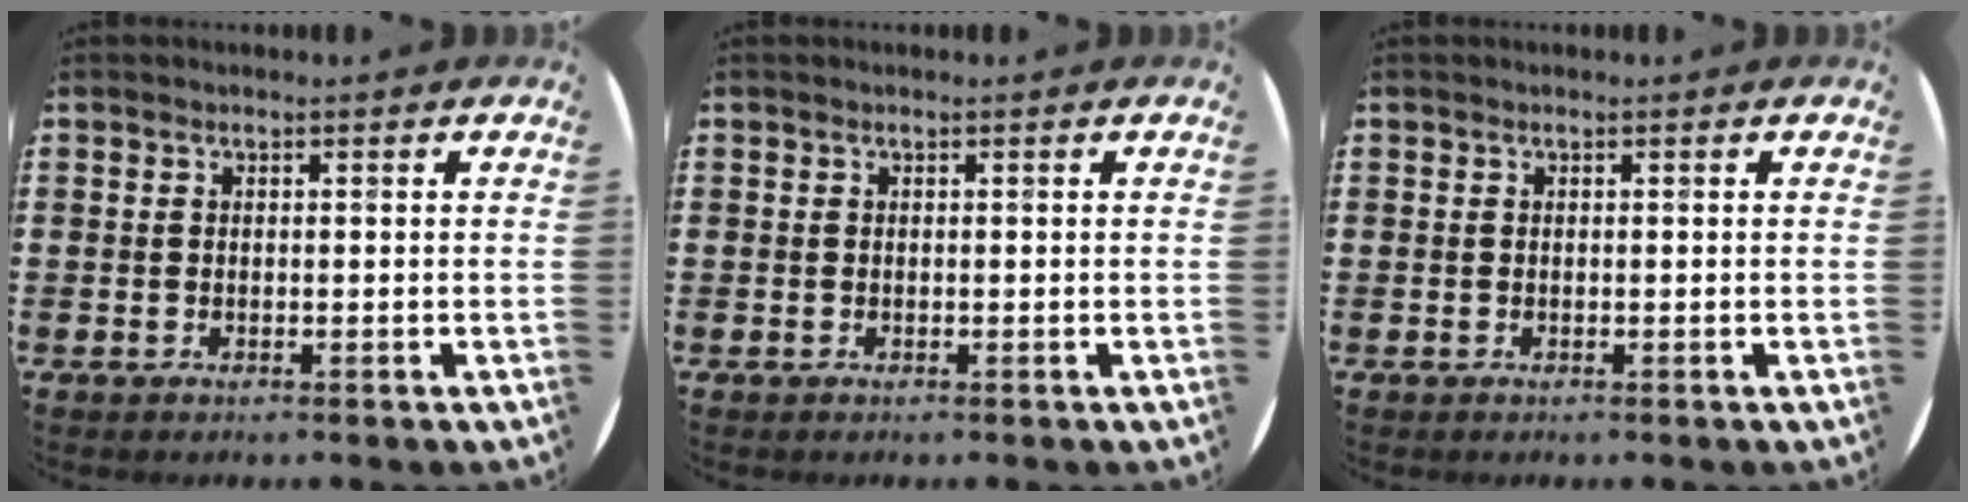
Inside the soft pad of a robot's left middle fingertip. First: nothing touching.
{"total": 0.0}
{"total": 0.0}